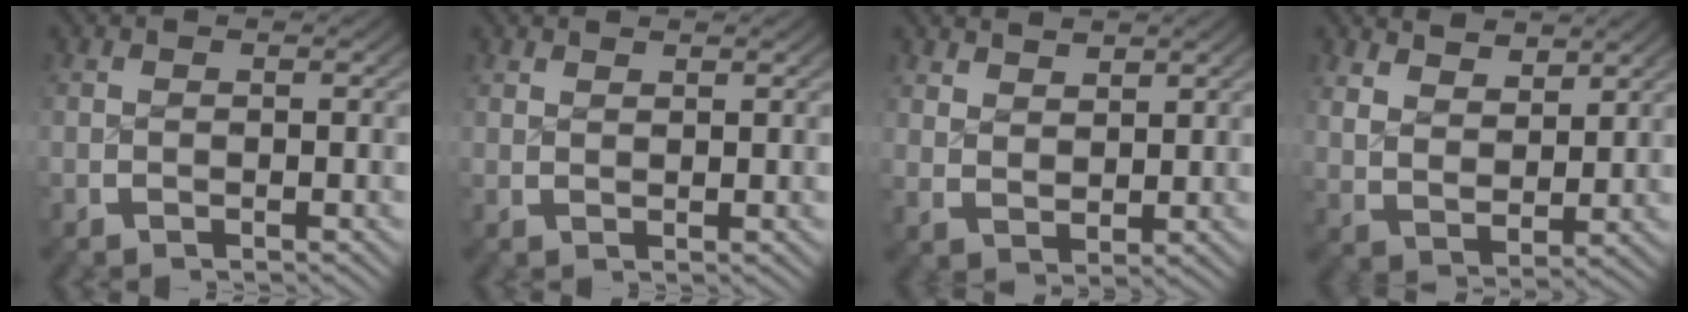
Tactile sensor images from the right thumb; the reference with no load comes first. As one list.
[{"total": 1.2, "force": [1.2, 0.0, 0.0], "torque": [0.006, 0.000, 0.026]}, {"total": 2.7, "force": [2.1, 1.2, 1.1], "torque": [-0.014, -0.007, 0.049]}, {"total": 4.8, "force": [2.6, 2.8, 2.8], "torque": [-0.053, -0.019, 0.062]}]